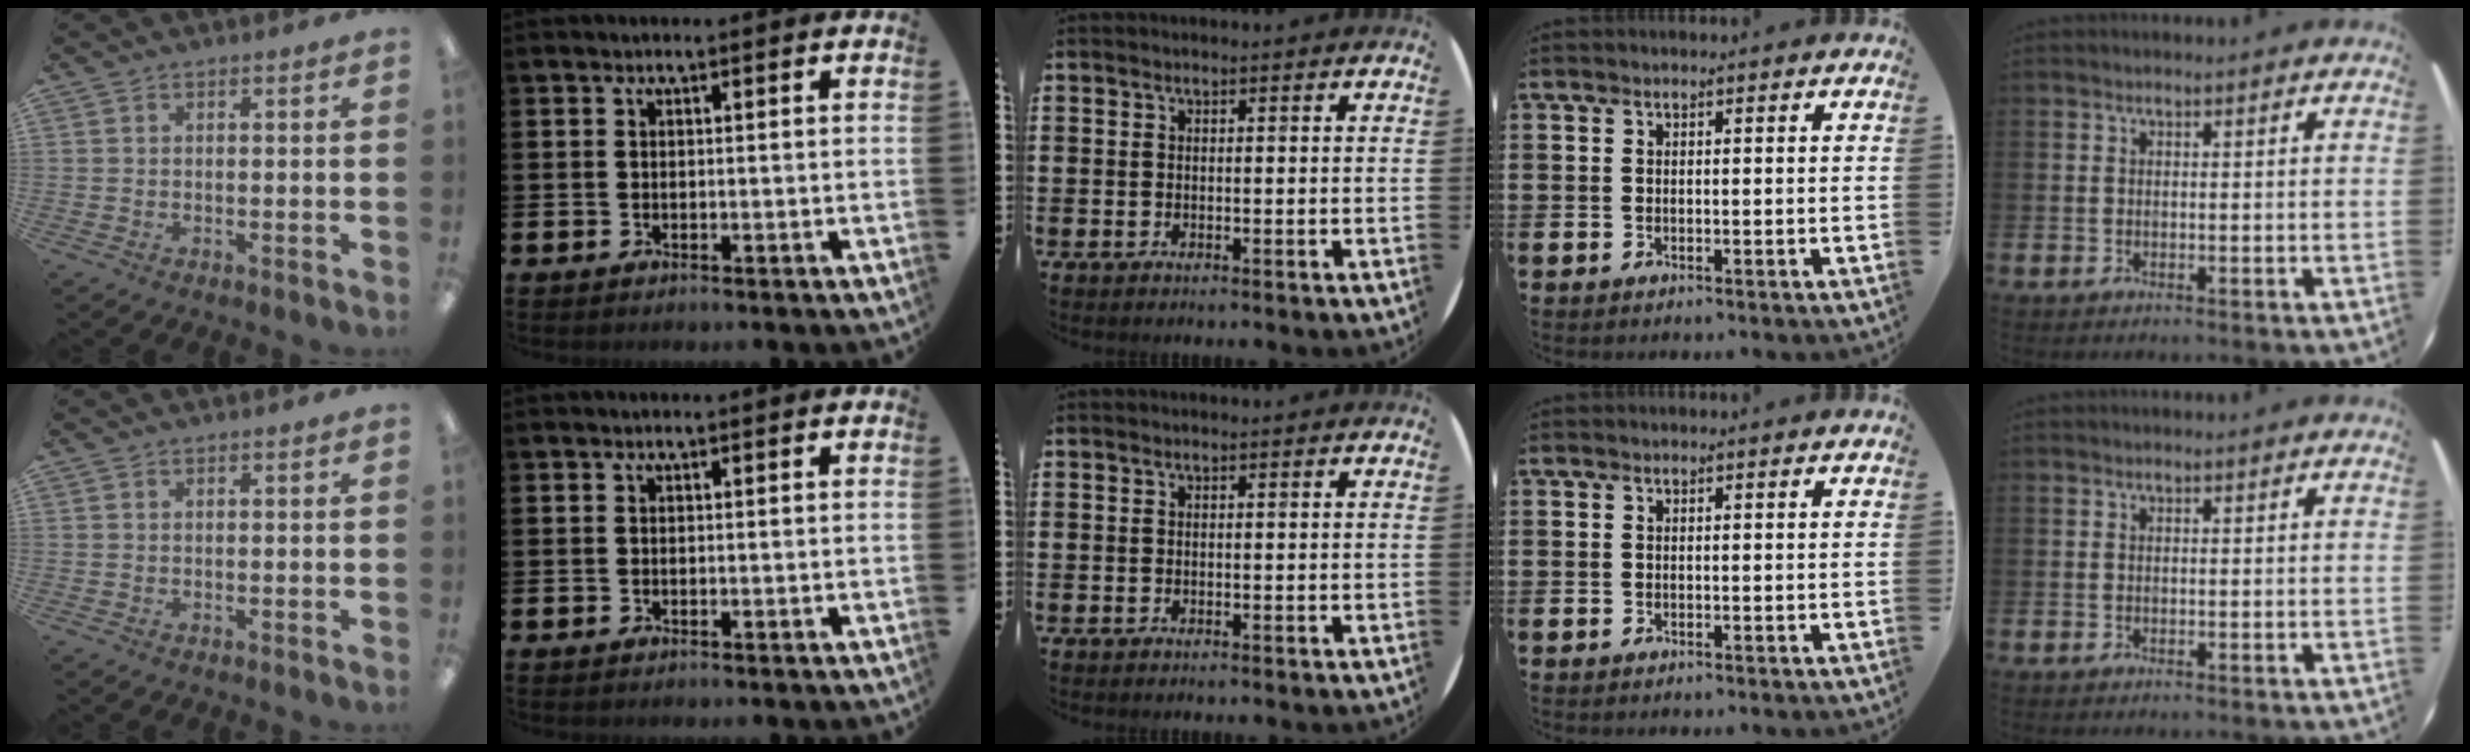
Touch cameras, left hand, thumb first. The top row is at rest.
{}